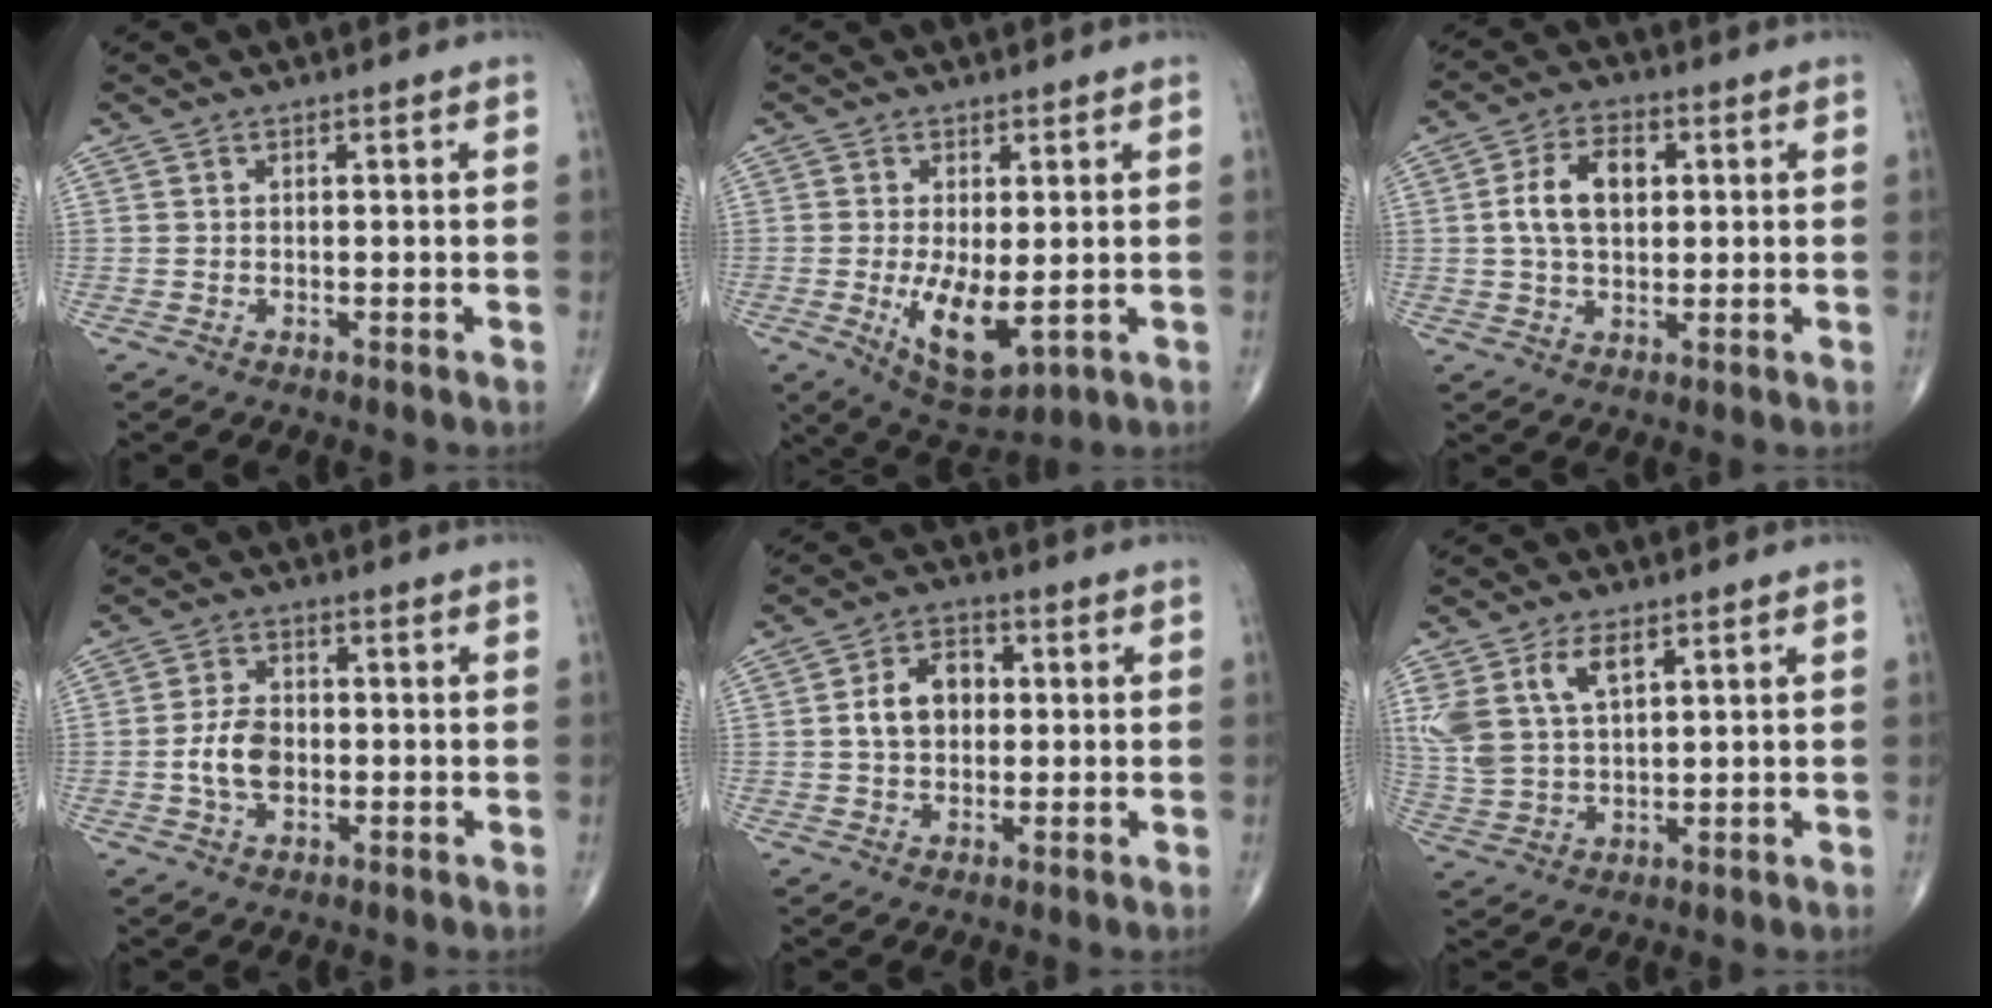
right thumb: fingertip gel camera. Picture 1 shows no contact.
{"total": 8.7, "force": [-1.2, 3.6, 7.8], "torque": [-0.130, -0.025, -0.008]}
{"total": 8.6, "force": [1.4, 5.3, 6.7], "torque": [-0.111, 0.011, 0.023]}
{"total": 6.4, "force": [-1.0, 4.2, 4.7], "torque": [-0.084, 0.008, -0.023]}
{"total": 7.7, "force": [0.6, 5.5, 5.3], "torque": [-0.074, 0.017, 0.005]}
{"total": 9.9, "force": [4.6, 5.2, 7.1], "torque": [-0.151, -0.006, 0.100]}